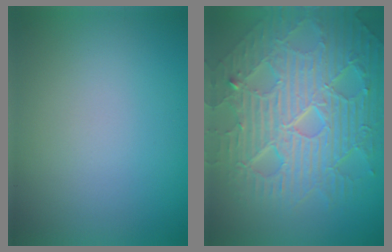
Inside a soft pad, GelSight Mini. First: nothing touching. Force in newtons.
{"total": 10.7, "press": 7.0, "slide": 8.1}